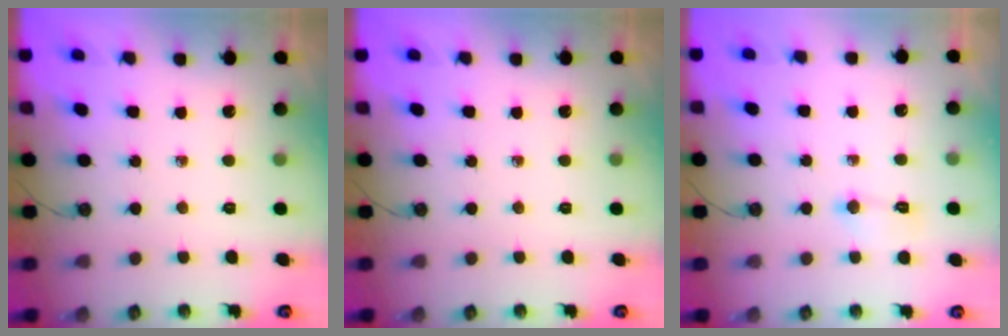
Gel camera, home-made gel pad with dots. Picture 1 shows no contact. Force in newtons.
{"total": 0.0}
{"total": 3.6, "press": 3.6, "slide": 0.5}